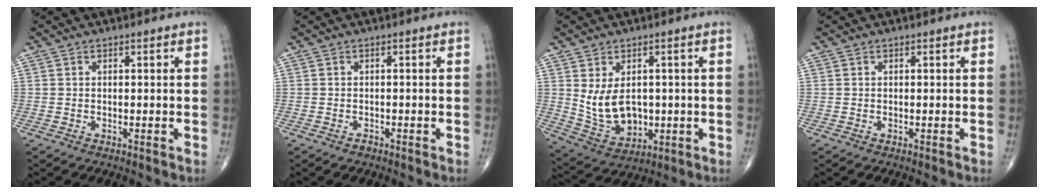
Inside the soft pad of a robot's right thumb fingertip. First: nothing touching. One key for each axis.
{"total": 0.8, "fx": -0.6, "fy": 0.5, "fz": 0.2, "tx": -0.003, "ty": 0.004, "tz": -0.011}
{"total": 9.7, "fx": 0.6, "fy": 6.7, "fz": 6.9, "tx": -0.104, "ty": -0.012, "tz": 0.034}
{"total": 0.0}